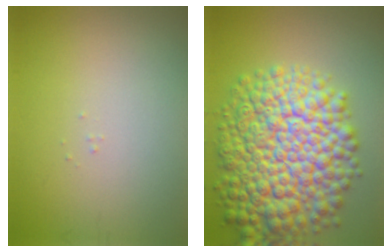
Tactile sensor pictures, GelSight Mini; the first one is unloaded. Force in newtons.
{"total": 13.3, "press": 13.3, "slide": 0.3}